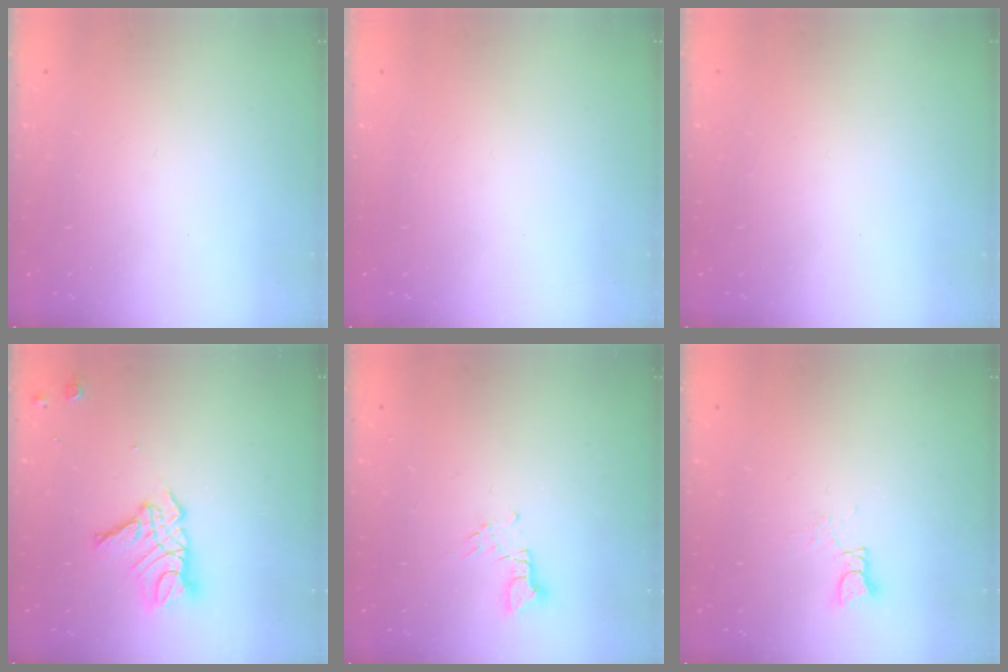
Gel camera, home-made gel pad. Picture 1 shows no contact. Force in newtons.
{"total": 0.0}
{"total": 0.0}
{"total": 11.0, "press": 11.0, "slide": 1.1}
{"total": 2.5, "press": 2.5, "slide": 0.3}
{"total": 3.6, "press": 3.6, "slide": 0.4}